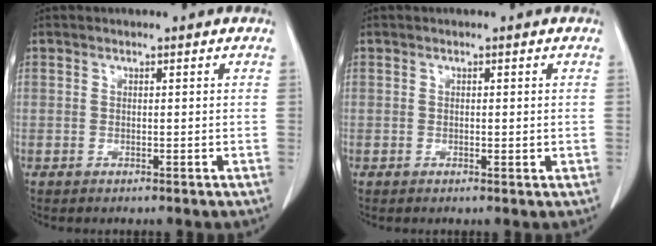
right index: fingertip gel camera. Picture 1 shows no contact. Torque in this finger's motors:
{"motor_torque": [-0.12, 0.11, -0.02, -0.01]}